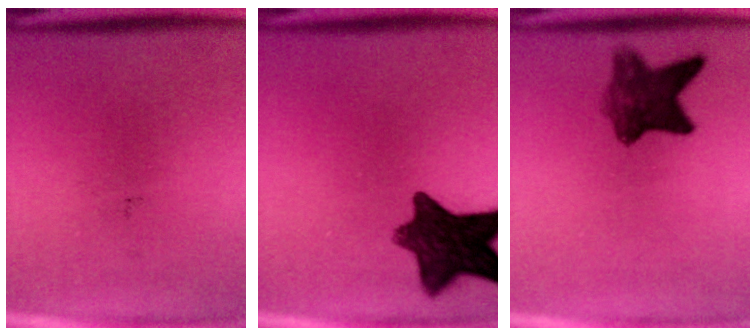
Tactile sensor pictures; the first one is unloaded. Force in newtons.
{"total": 11.2}
{"total": 7.1}